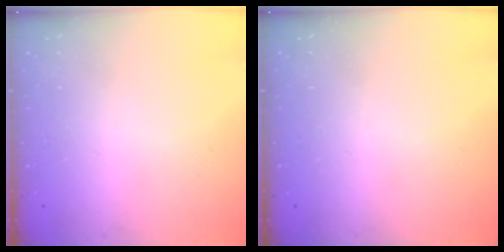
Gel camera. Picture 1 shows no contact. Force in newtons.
{"total": 0.0}